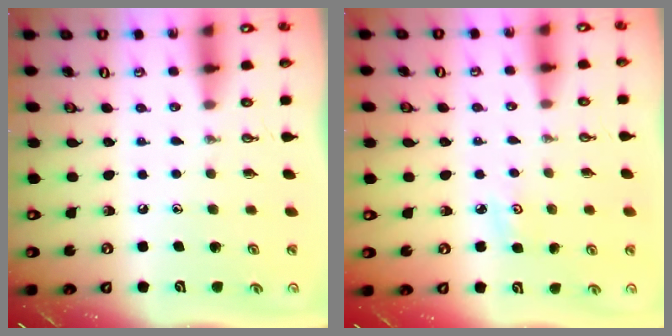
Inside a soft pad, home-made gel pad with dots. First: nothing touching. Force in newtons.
{"total": 3.3, "press": 3.3, "slide": 0.3}